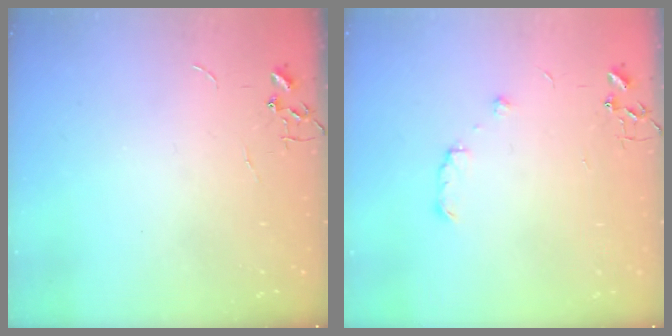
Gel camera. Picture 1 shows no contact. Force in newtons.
{"total": 5.8, "press": 5.8, "slide": 0.8}